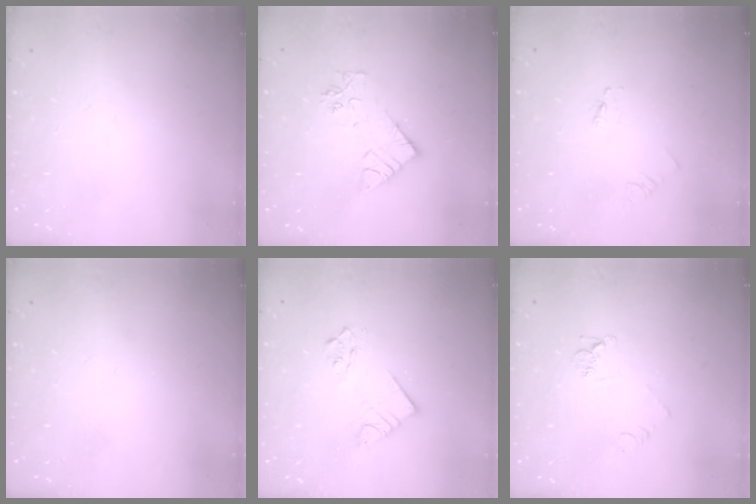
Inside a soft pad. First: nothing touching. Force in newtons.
{"total": 10.2, "press": 10.1, "slide": 0.9}
{"total": 2.1, "press": 2.1, "slide": 0.1}
{"total": 0.0}
{"total": 7.1, "press": 7.1, "slide": 0.2}
{"total": 5.6, "press": 5.6, "slide": 0.5}